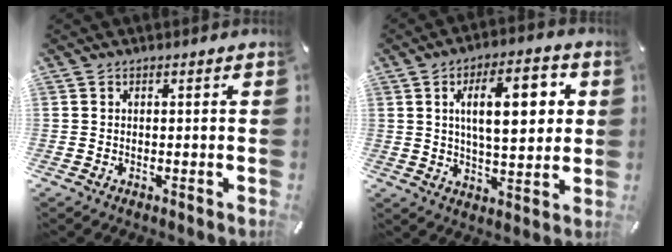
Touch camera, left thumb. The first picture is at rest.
{"total": 15.0, "force": [4.1, 6.6, 12.8], "torque": [-0.189, 0.003, 0.062]}